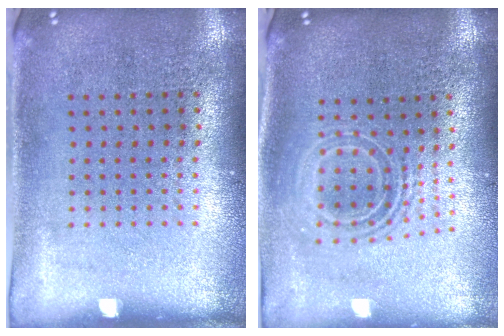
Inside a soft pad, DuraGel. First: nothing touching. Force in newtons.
{"total": 1.9, "press": 1.5, "slide": 1.2}